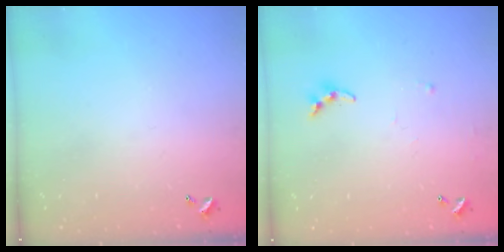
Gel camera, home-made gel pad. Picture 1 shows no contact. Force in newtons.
{"total": 6.0, "press": 6.0, "slide": 0.4}